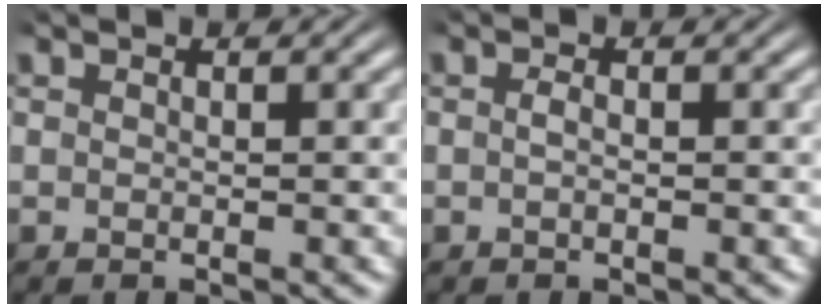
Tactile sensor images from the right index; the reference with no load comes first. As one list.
[{"total": 0.7, "force": [-0.5, -0.1, 0.6], "torque": [-0.016, -0.006, -0.006]}]